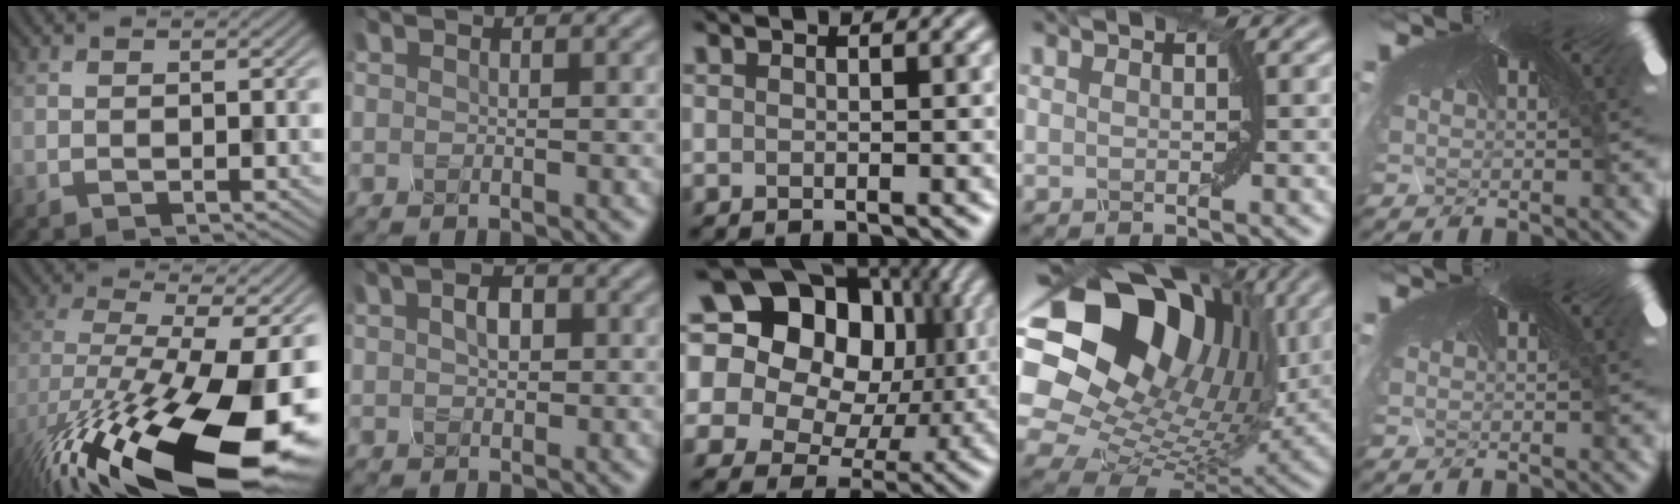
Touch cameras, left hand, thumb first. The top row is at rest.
{"thumb": {"total": 20.1, "force": [-8.7, 8.1, 16.2], "torque": [-0.296, -0.047, -0.124]}, "index": {"total": 2.4, "force": [0.0, 1.7, 1.7], "torque": [-0.033, 0.004, -0.004]}, "middle": {"total": 20.1, "force": [6.8, 15.9, 10.3], "torque": [-0.218, 0.056, 0.091]}, "ring": {"total": 18.0, "force": [6.6, 12.8, 10.9], "torque": [-0.214, 0.030, 0.119]}}